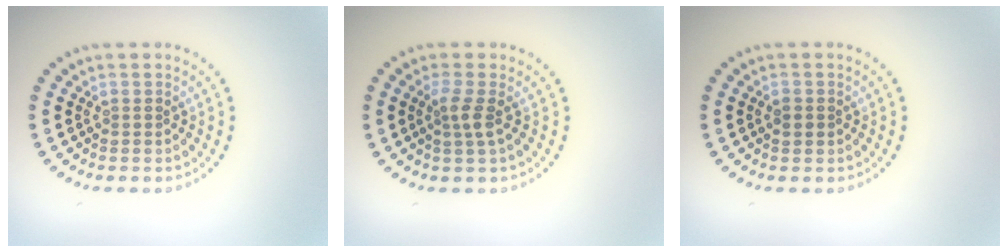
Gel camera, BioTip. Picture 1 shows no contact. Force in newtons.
{"total": 1.9, "press": 1.4, "slide": 1.2}
{"total": 1.4, "press": 1.4, "slide": 0.1}